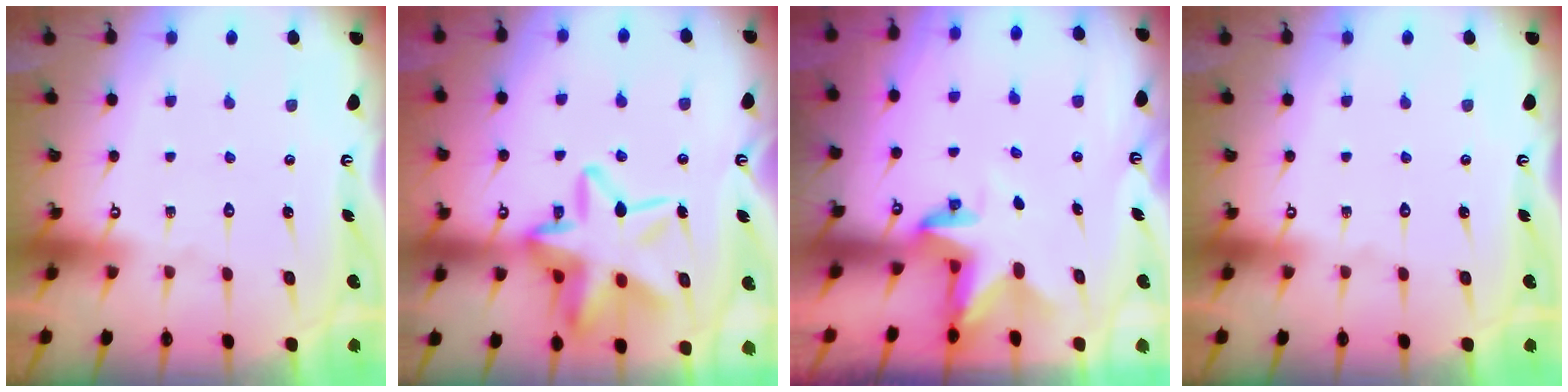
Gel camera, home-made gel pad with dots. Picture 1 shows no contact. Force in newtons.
{"total": 19.6, "press": 19.5, "slide": 1.6}
{"total": 2.8, "press": 2.8, "slide": 0.2}
{"total": 0.0}